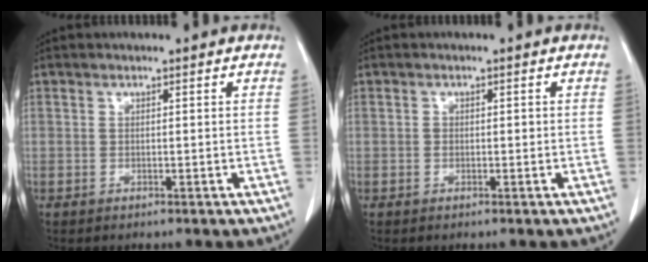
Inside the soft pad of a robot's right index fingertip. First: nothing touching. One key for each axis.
{"total": 0.8, "fx": -0.1, "fy": 0.6, "fz": 0.4, "tx": -0.008, "ty": 0.002, "tz": -0.002}